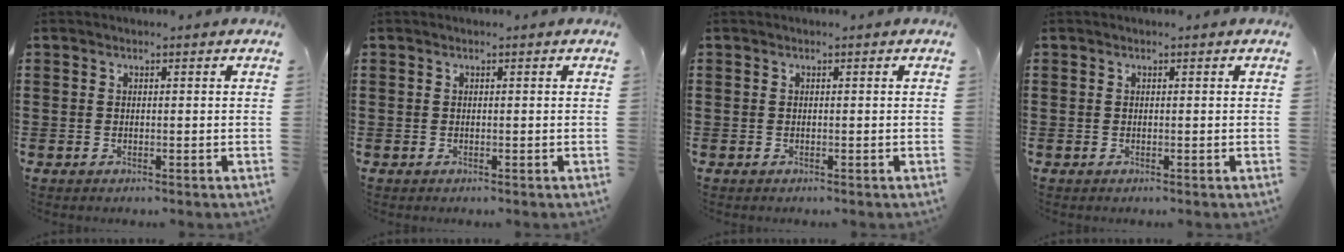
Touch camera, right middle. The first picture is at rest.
{"total": 0.0}
{"total": 0.0}
{"total": 0.0}